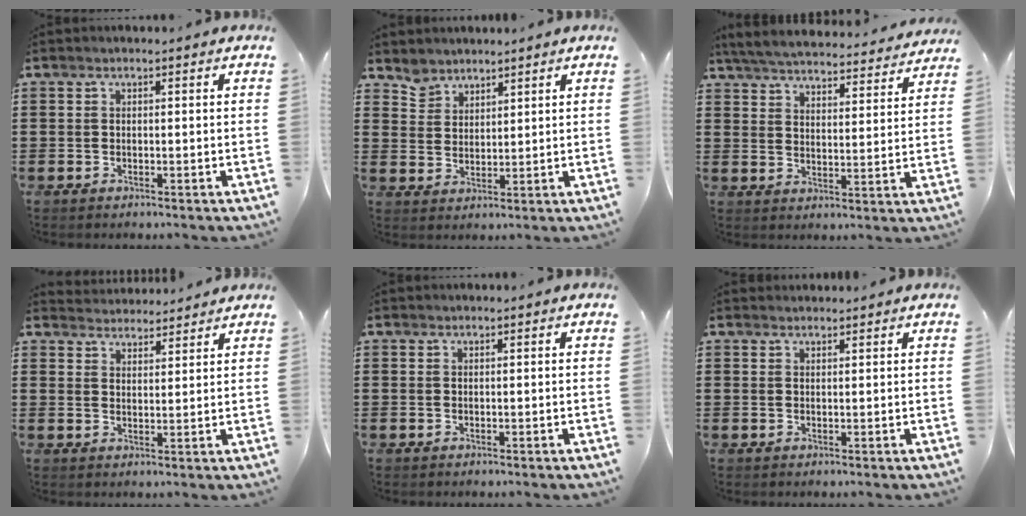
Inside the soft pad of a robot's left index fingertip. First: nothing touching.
{"total": 3.8, "force": [3.4, 1.6, -0.3], "torque": [-0.009, -0.003, 0.067]}
{"total": 5.2, "force": [5.1, -0.1, 0.9], "torque": [-0.042, -0.036, 0.086]}
{"total": 3.1, "force": [3.1, 0.4, -0.5], "torque": [-0.001, -0.010, 0.058]}
{"total": 0.0}
{"total": 1.1, "force": [1.0, 0.2, 0.0], "torque": [-0.001, 0.000, 0.021]}